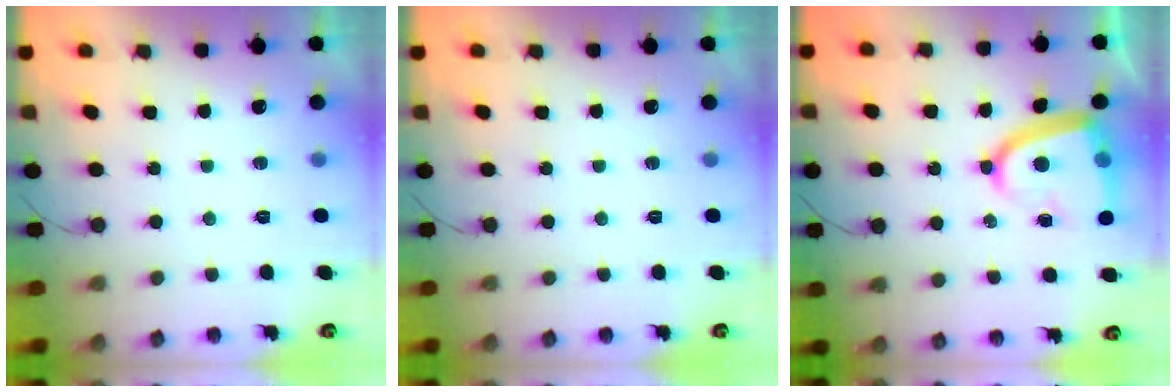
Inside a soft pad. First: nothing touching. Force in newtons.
{"total": 0.0}
{"total": 14.0, "press": 13.9, "slide": 1.5}